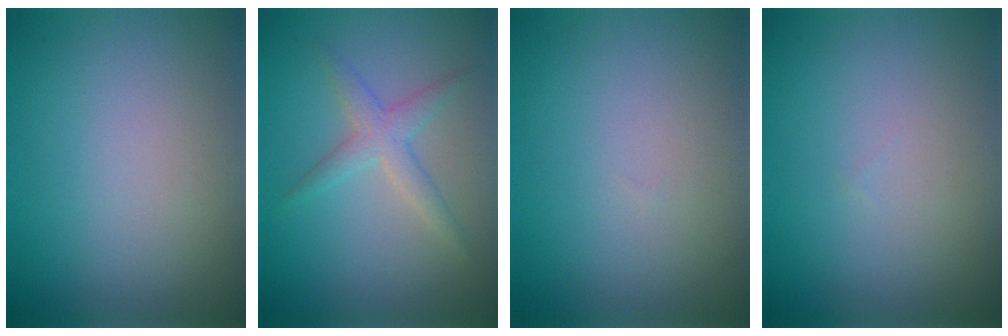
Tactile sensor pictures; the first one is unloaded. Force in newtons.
{"total": 2.4, "press": 2.4, "slide": 0.0}
{"total": 0.0}
{"total": 0.0}